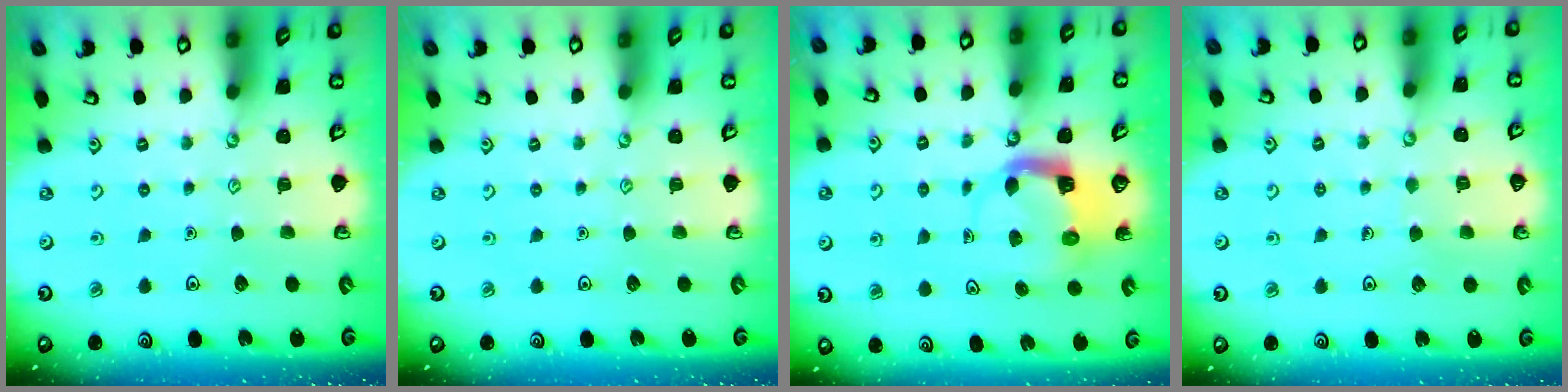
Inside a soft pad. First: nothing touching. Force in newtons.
{"total": 0.0}
{"total": 4.7, "press": 4.7, "slide": 0.5}
{"total": 4.0, "press": 3.9, "slide": 0.4}